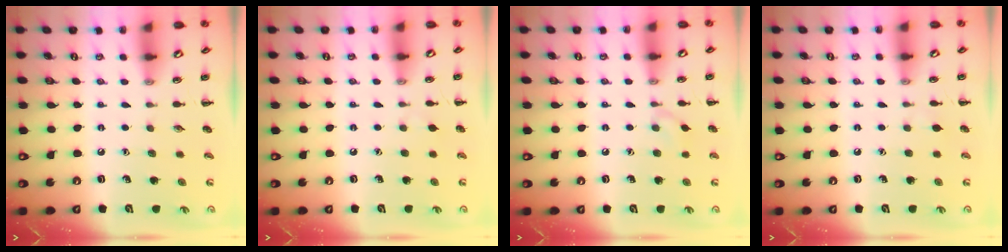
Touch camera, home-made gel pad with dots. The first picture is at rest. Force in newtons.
{"total": 2.4, "press": 2.3, "slide": 0.9}
{"total": 5.0, "press": 4.6, "slide": 1.9}
{"total": 2.8, "press": 2.6, "slide": 1.1}